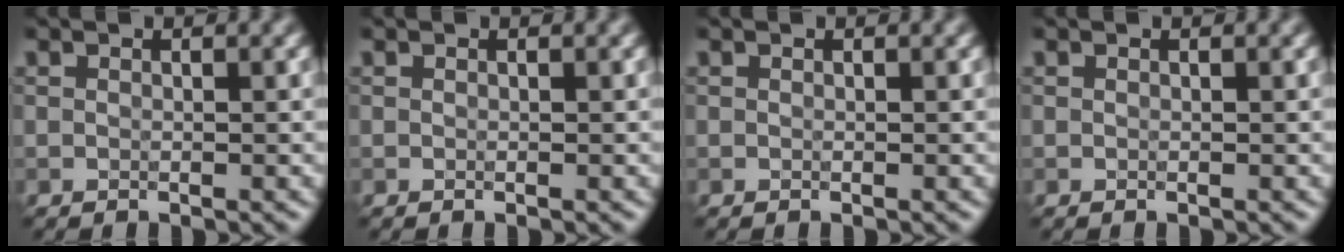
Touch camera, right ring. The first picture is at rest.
{"total": 0.0}
{"total": 0.0}
{"total": 0.0}